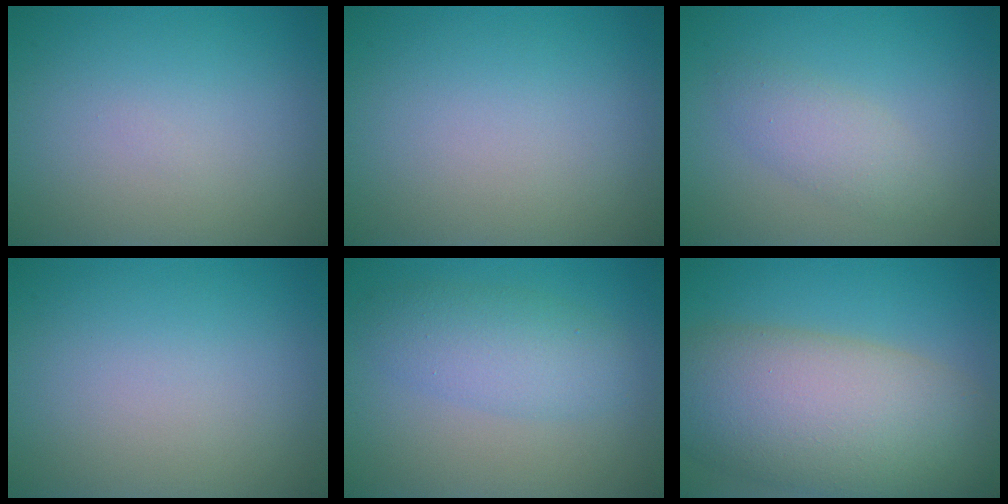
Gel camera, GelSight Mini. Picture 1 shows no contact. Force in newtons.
{"total": 0.0}
{"total": 2.4, "press": 2.4, "slide": 0.1}
{"total": 0.0}
{"total": 4.0, "press": 4.0, "slide": 0.2}
{"total": 12.0, "press": 12.0, "slide": 0.6}